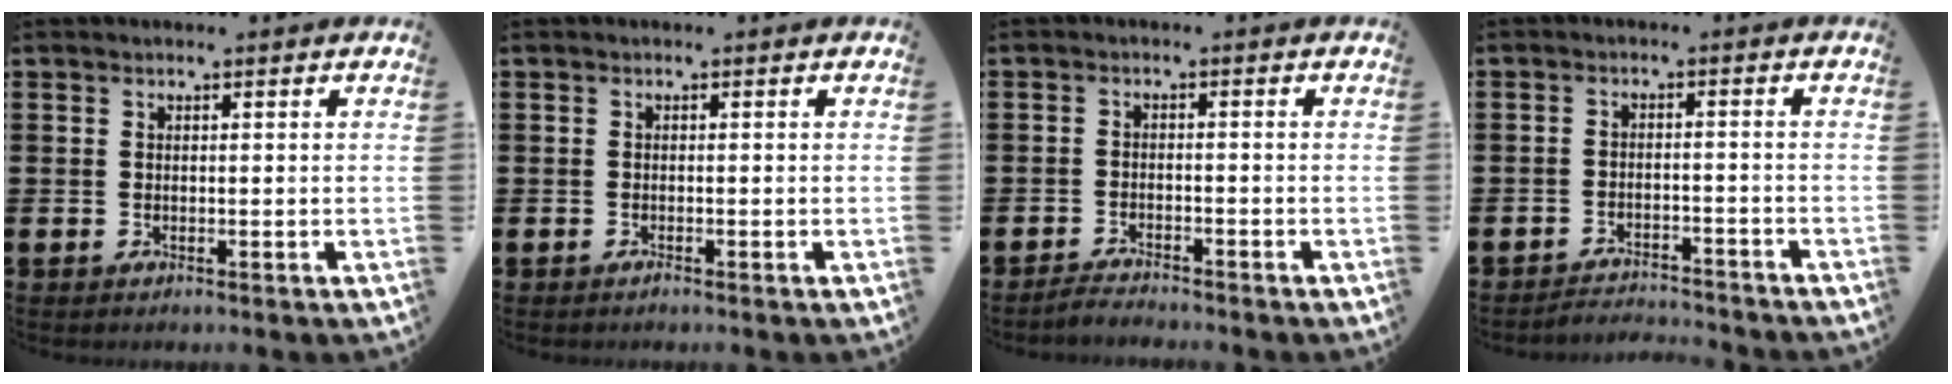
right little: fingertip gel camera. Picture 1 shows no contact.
{"total": 0.0}
{"total": 1.9, "force": [-1.9, -0.1, 0.0], "torque": [-0.004, 0.004, -0.038]}
{"total": 2.6, "force": [-2.6, -0.1, -0.2], "torque": [-0.003, 0.005, -0.056]}